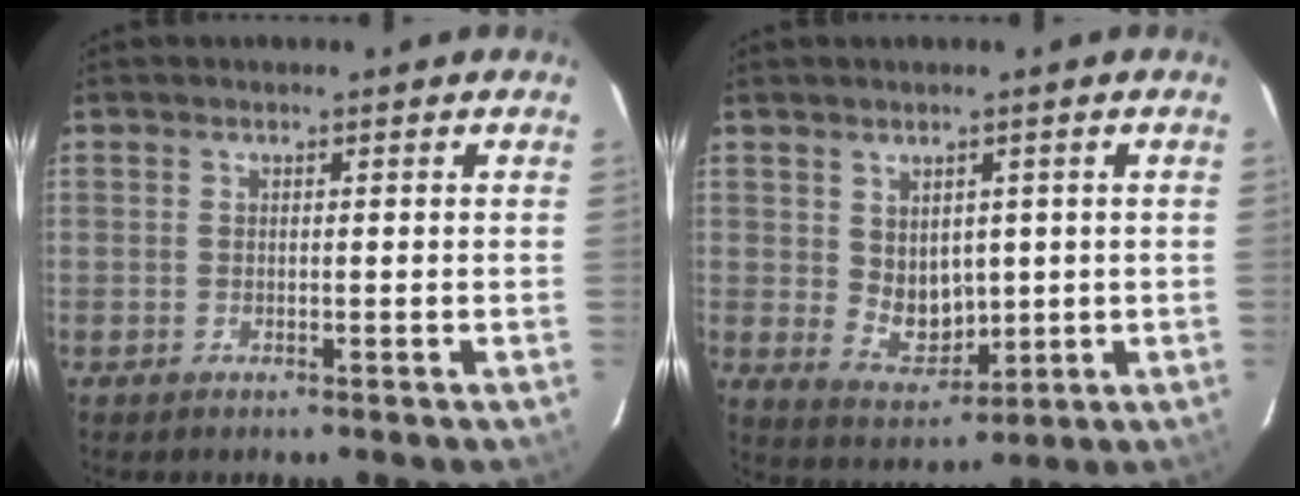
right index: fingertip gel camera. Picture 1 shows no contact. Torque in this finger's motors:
{"motor_torque": [0.28, -0.08, 0.34, 0.03]}